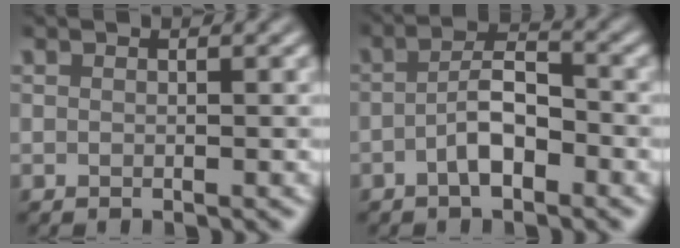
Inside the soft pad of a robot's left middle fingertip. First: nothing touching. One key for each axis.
{"total": 3.5, "fx": -1.5, "fy": 1.3, "fz": 2.9, "tx": -0.053, "ty": 0.009, "tz": -0.034}